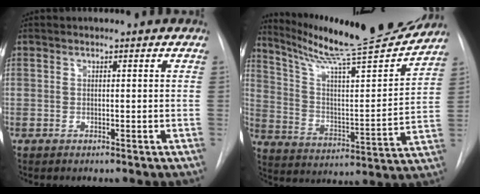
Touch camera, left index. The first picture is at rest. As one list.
[{"total": 20.9, "force": [19.1, 0.3, 8.5], "torque": [-0.144, -0.045, 0.293]}]